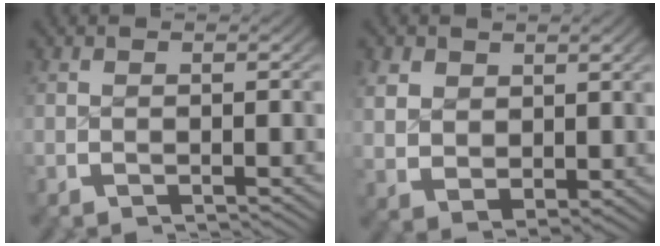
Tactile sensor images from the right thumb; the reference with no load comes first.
{"total": 4.5, "force": [1.1, 3.4, 2.8], "torque": [-0.058, -0.022, 0.037]}